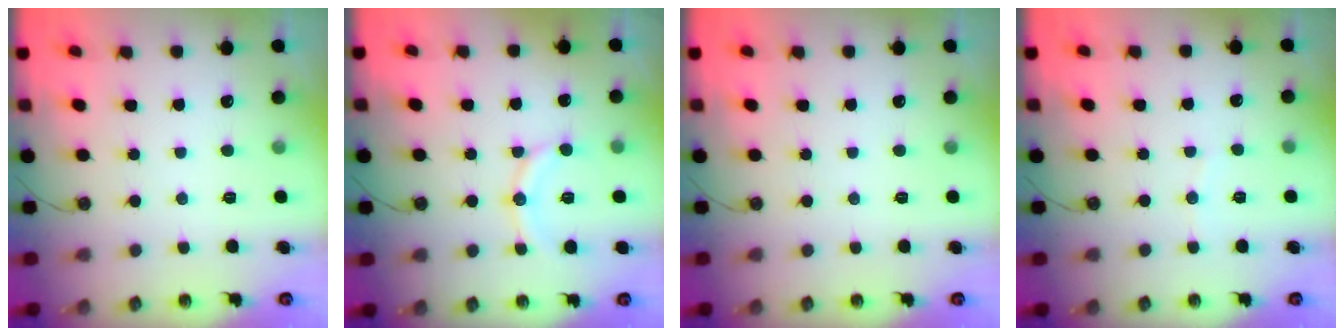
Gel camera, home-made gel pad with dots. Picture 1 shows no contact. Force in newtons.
{"total": 10.6, "press": 10.2, "slide": 2.8}
{"total": 0.0}
{"total": 3.2, "press": 3.2, "slide": 0.4}